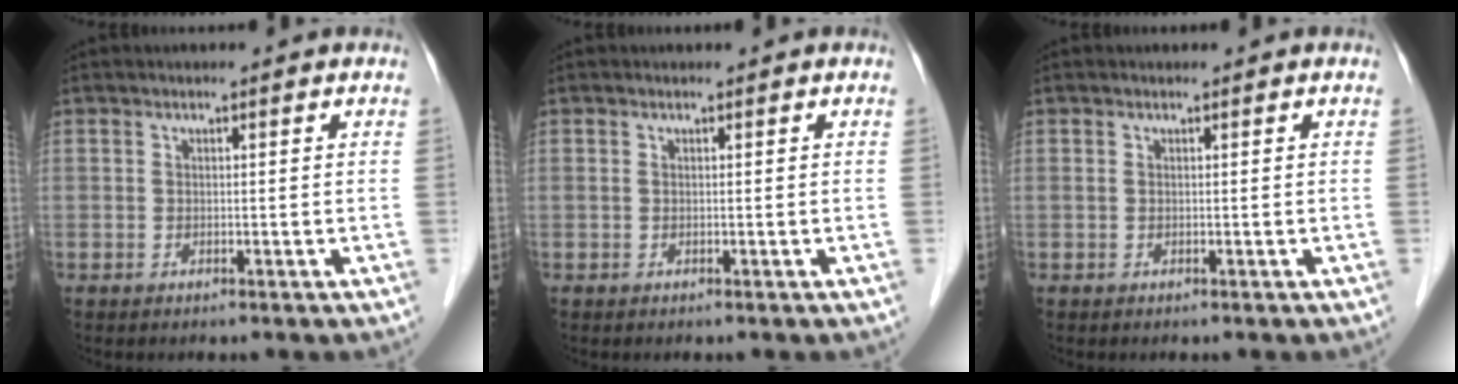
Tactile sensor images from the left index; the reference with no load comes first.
{"total": 0.0}
{"total": 0.0}